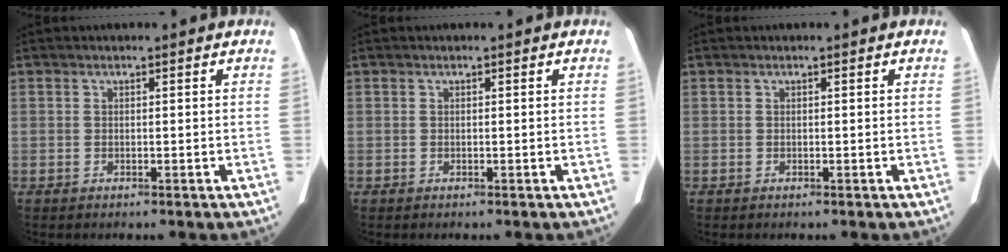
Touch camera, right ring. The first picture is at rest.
{"total": 0.0}
{"total": 0.0}